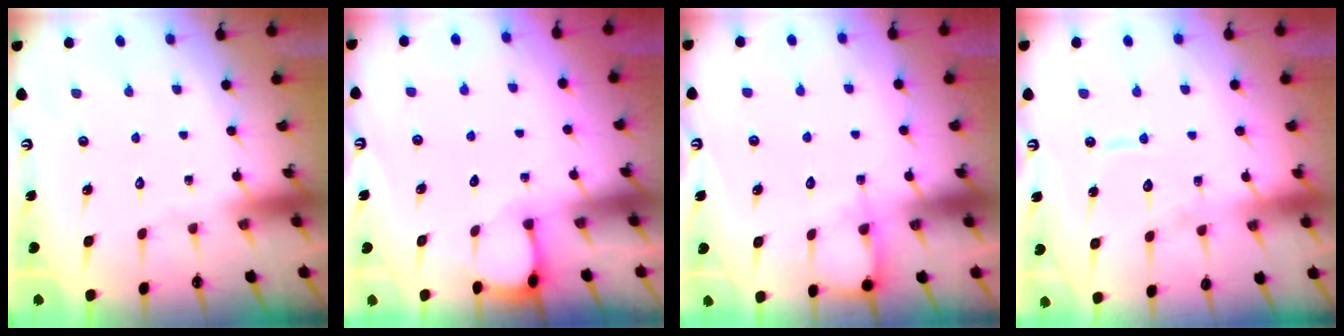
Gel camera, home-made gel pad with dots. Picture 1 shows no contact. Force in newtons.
{"total": 1.9, "press": 1.9, "slide": 0.2}
{"total": 6.0, "press": 6.0, "slide": 0.5}
{"total": 7.0, "press": 6.9, "slide": 0.6}